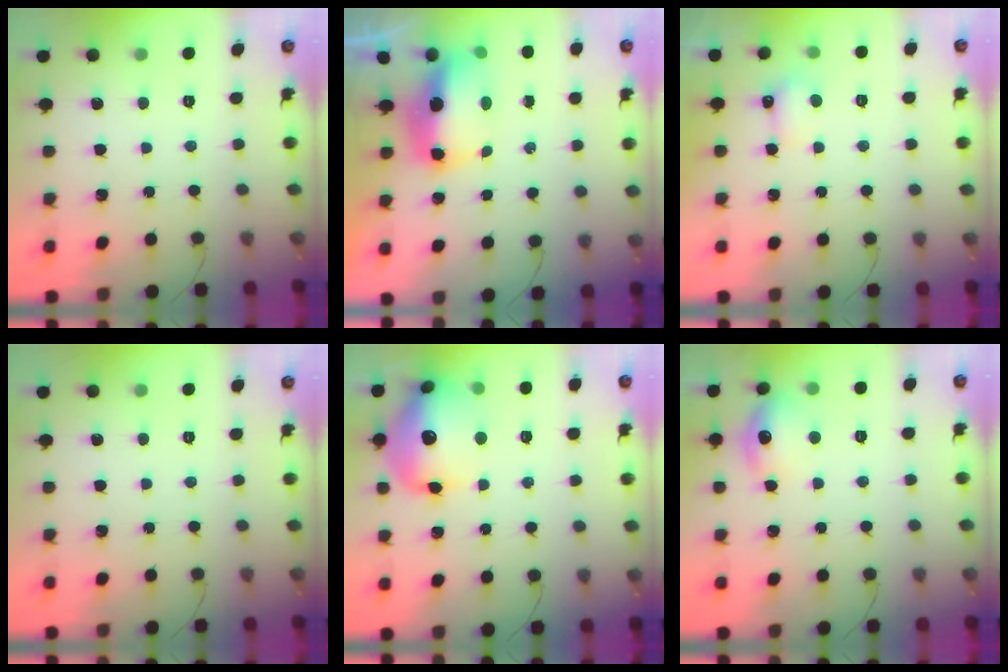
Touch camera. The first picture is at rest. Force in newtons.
{"total": 8.8, "press": 8.7, "slide": 1.6}
{"total": 3.6, "press": 3.5, "slide": 1.0}
{"total": 0.0}
{"total": 18.3, "press": 18.2, "slide": 1.6}
{"total": 10.6, "press": 10.6, "slide": 0.8}